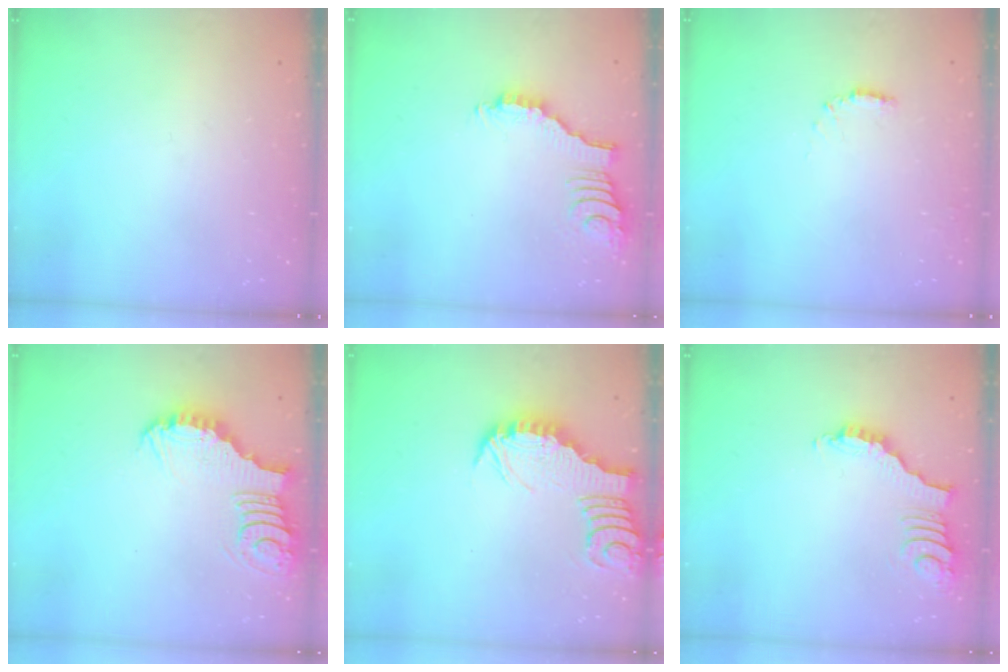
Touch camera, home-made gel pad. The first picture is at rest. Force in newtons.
{"total": 2.8, "press": 2.8, "slide": 0.3}
{"total": 4.5, "press": 4.5, "slide": 0.6}
{"total": 3.4, "press": 3.4, "slide": 0.2}
{"total": 3.0, "press": 2.9, "slide": 0.3}
{"total": 2.9, "press": 2.9, "slide": 0.6}